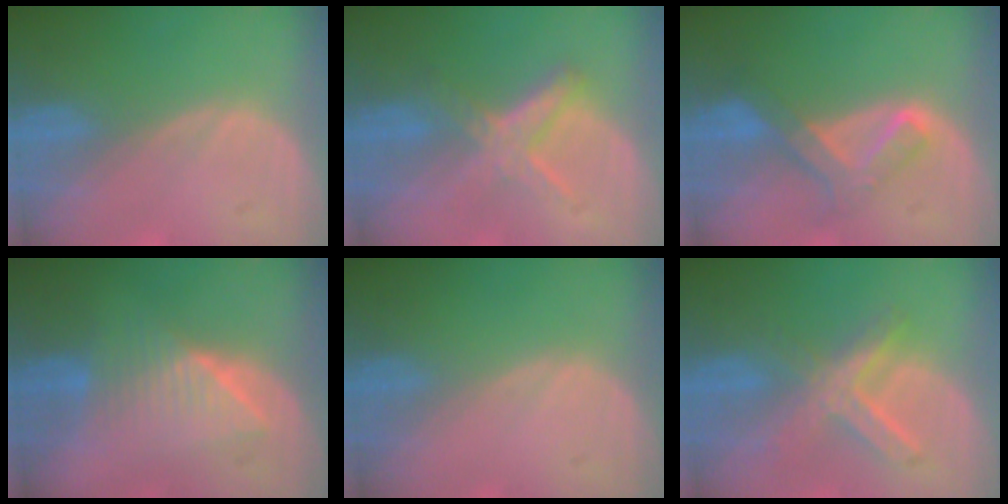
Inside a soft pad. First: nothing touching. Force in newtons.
{"total": 5.8, "press": 5.4, "slide": 2.1}
{"total": 6.7, "press": 5.8, "slide": 3.4}
{"total": 6.5, "press": 6.5, "slide": 0.6}
{"total": 0.0}
{"total": 6.9, "press": 6.2, "slide": 3.0}